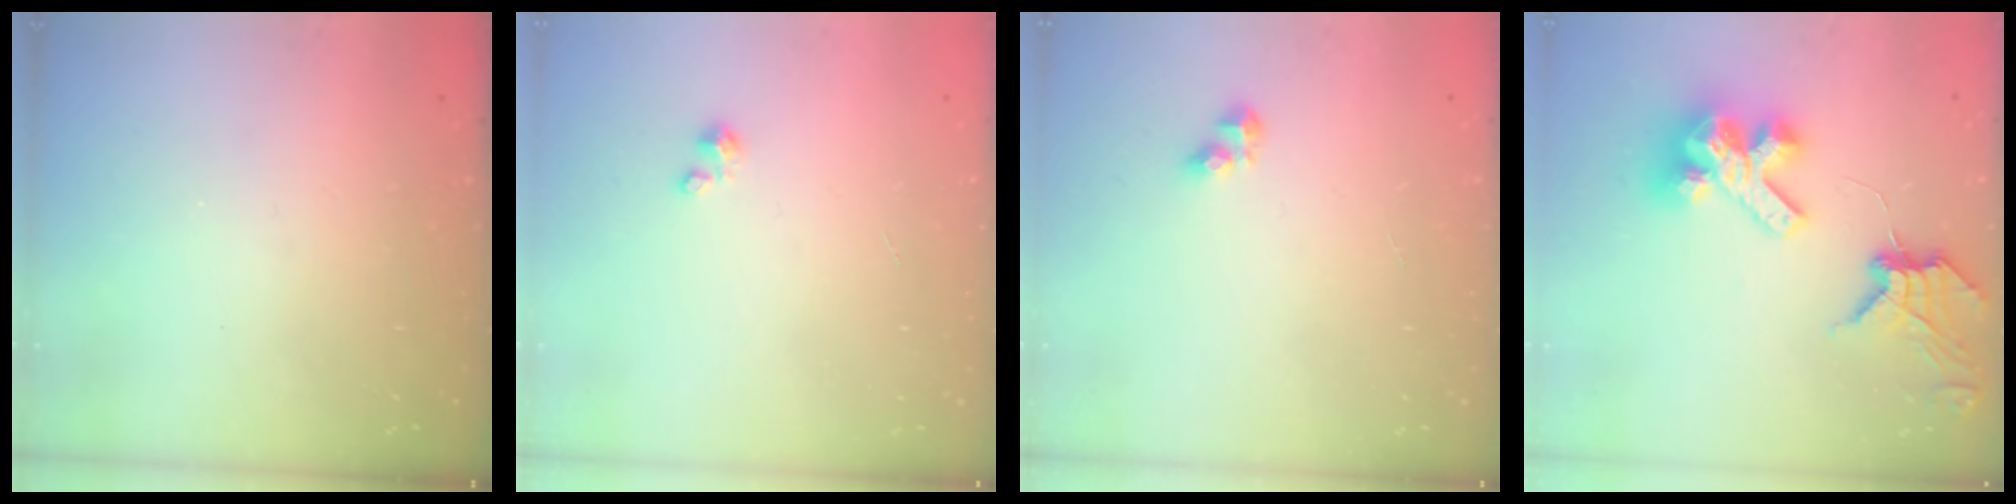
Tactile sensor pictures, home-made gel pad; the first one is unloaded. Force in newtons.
{"total": 0.8, "press": 0.7, "slide": 0.3}
{"total": 4.8, "press": 4.7, "slide": 0.4}
{"total": 14.1, "press": 14.0, "slide": 1.7}